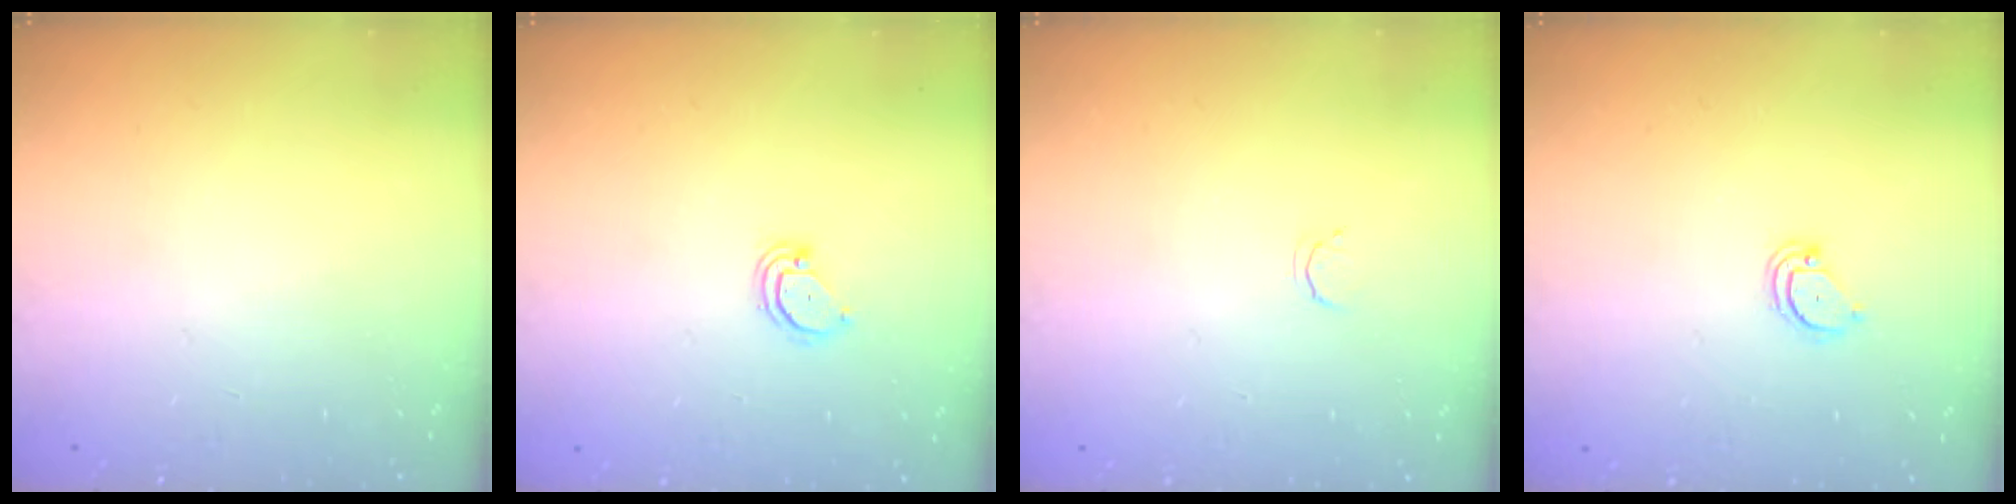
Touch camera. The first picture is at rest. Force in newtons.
{"total": 3.0, "press": 3.0, "slide": 0.2}
{"total": 2.1, "press": 2.1, "slide": 0.4}
{"total": 2.4, "press": 2.4, "slide": 0.2}